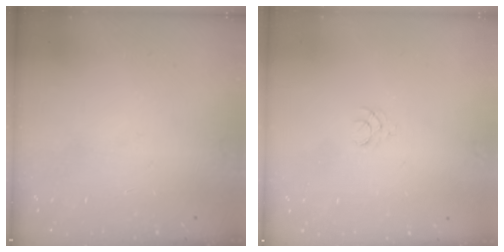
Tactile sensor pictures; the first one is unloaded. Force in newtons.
{"total": 1.5, "press": 1.5, "slide": 0.2}